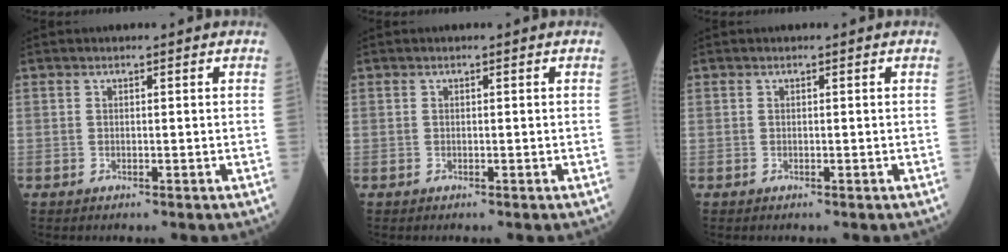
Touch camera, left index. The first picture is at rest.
{"total": 0.0}
{"total": 0.0}